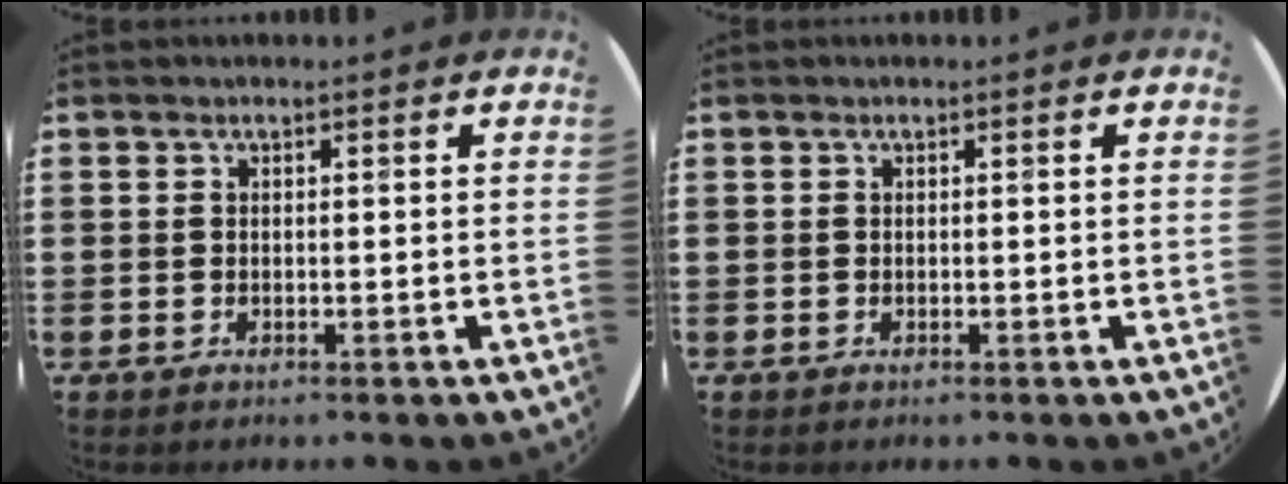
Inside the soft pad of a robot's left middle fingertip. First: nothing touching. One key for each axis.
{"total": 0.0}